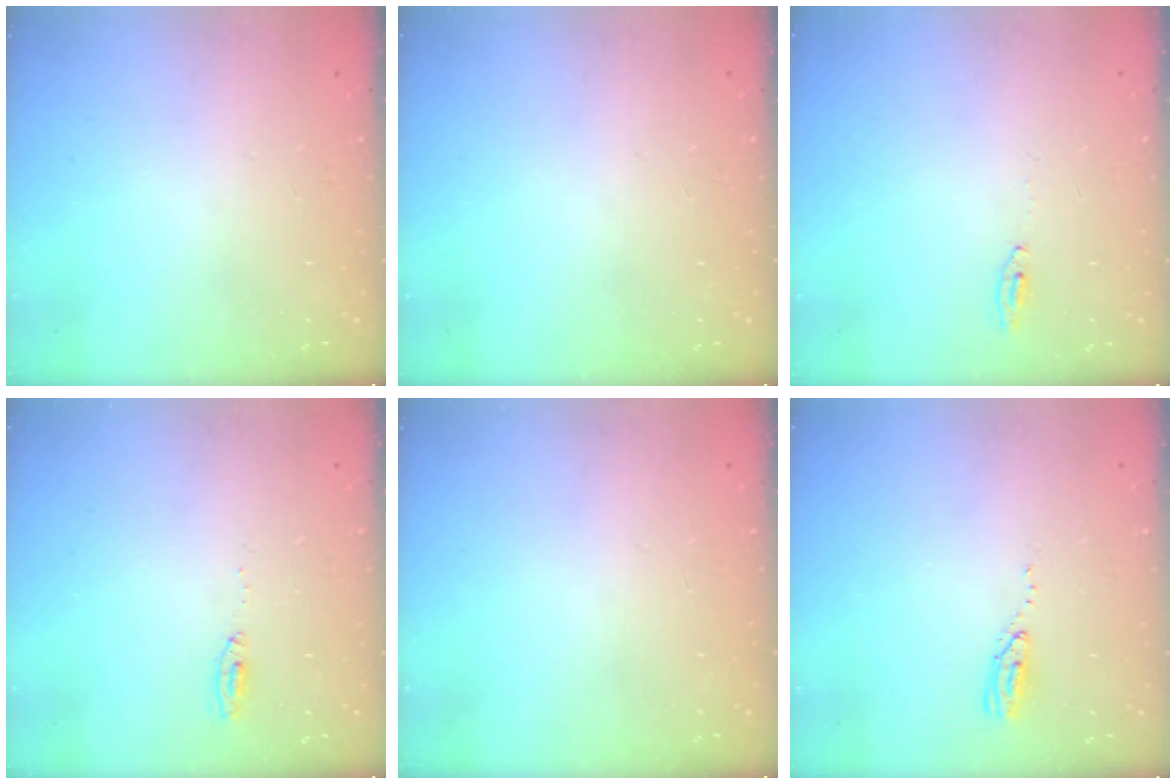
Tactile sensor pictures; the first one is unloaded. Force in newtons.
{"total": 0.0}
{"total": 2.9, "press": 2.8, "slide": 0.2}
{"total": 8.0, "press": 4.1, "slide": 6.9}
{"total": 0.0}
{"total": 3.8, "press": 3.8, "slide": 0.2}